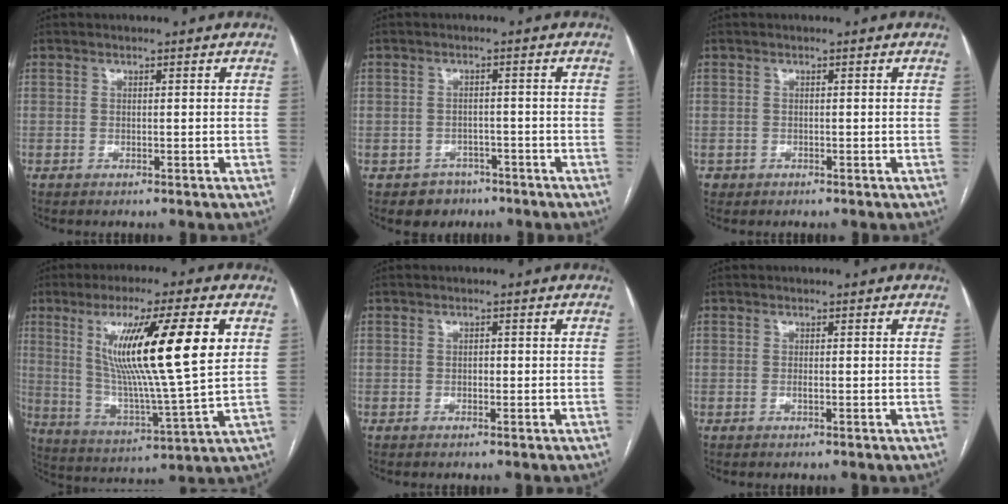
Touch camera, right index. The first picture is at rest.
{"total": 3.9, "force": [-2.3, 3.1, -0.1], "torque": [0.005, 0.013, -0.031]}
{"total": 0.8, "force": [-0.3, 0.7, -0.1], "torque": [-0.001, 0.006, -0.006]}
{"total": 18.8, "force": [5.5, 0.4, 18.0], "torque": [-0.313, -0.008, 0.088]}
{"total": 0.7, "force": [-0.1, 0.5, 0.5], "torque": [-0.006, 0.003, -0.003]}
{"total": 0.6, "force": [-0.2, 0.1, 0.6], "torque": [-0.013, 0.000, -0.002]}